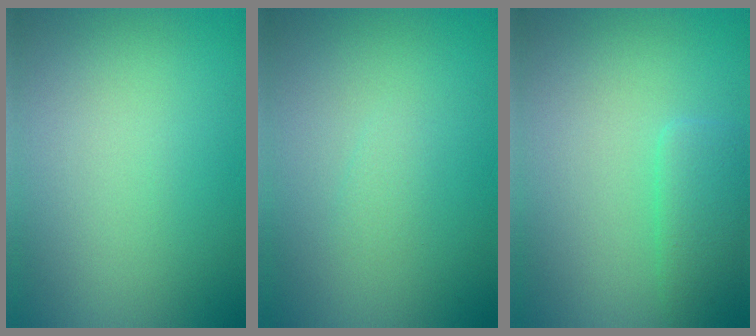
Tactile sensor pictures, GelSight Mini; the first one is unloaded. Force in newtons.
{"total": 0.8, "press": 0.8, "slide": 0.1}
{"total": 2.3, "press": 2.3, "slide": 0.2}